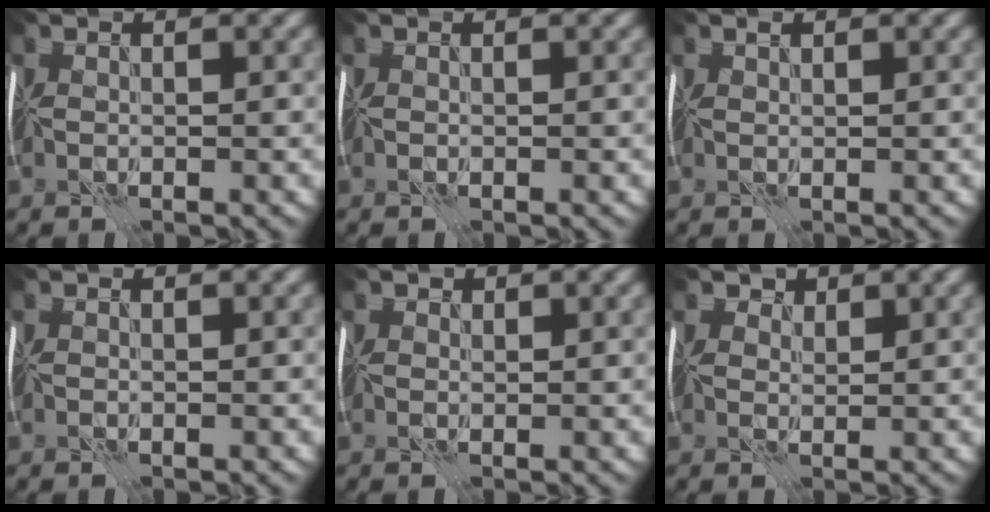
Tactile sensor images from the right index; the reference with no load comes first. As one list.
[{"total": 0.0}, {"total": 0.0}, {"total": 0.0}, {"total": 0.5, "force": [0.3, 0.4, -0.1], "torque": [-0.006, -0.002, 0.009]}, {"total": 1.6, "force": [1.2, 1.0, 0.0], "torque": [-0.012, -0.012, 0.029]}]